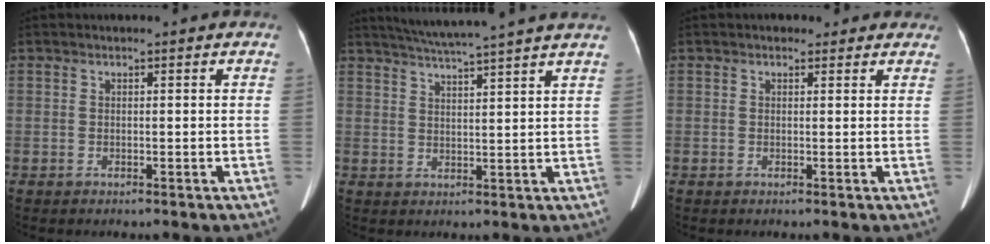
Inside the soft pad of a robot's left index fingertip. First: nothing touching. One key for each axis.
{"total": 12.4, "fx": 10.8, "fy": -1.6, "fz": 5.9, "tx": -0.103, "ty": 0.008, "tz": 0.144}
{"total": 2.6, "fx": 1.9, "fy": 1.8, "fz": 0.5, "tx": 0.006, "ty": 0.011, "tz": 0.017}